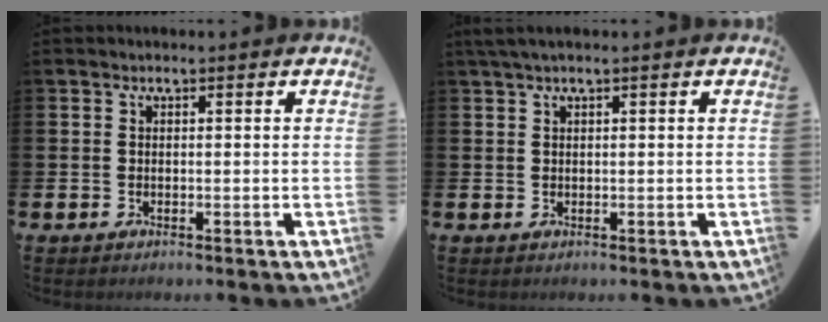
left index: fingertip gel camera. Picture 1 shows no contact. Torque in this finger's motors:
{"motor_torque": [-0.01, -0.13, 0.36, 0.11]}